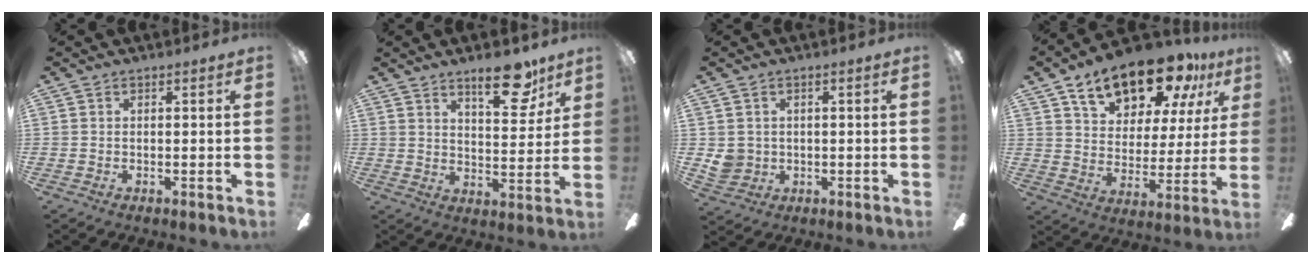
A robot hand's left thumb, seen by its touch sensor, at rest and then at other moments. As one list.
[{"total": 12.8, "force": [8.7, 5.0, 8.0], "torque": [-0.094, -0.045, 0.141]}, {"total": 4.4, "force": [0.6, 4.2, 1.1], "torque": [-0.027, 0.006, 0.014]}, {"total": 18.1, "force": [13.0, 8.7, 9.1], "torque": [-0.150, -0.070, 0.226]}]